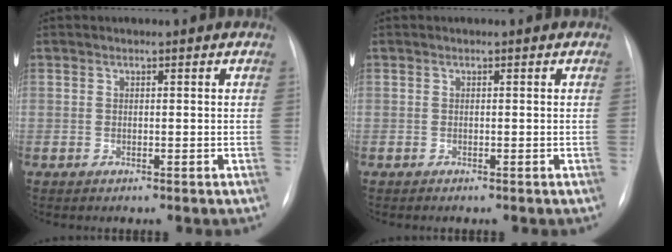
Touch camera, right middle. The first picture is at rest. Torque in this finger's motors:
{"motor_torque": [-0.25, 0.39, 0.01, 0.00]}